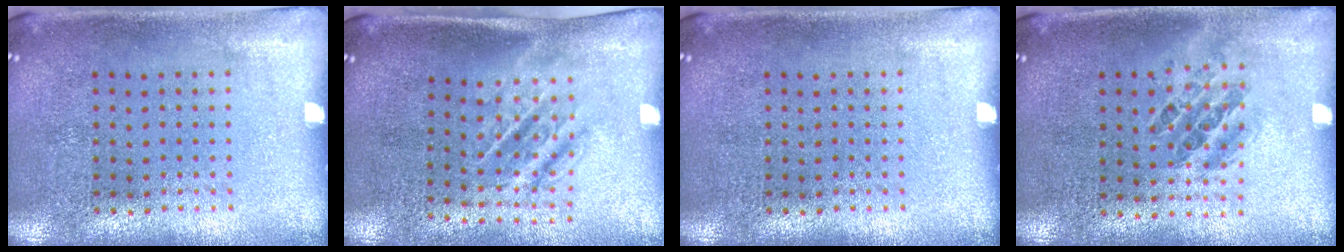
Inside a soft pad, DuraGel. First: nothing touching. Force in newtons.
{"total": 1.7, "press": 1.3, "slide": 1.1}
{"total": 0.0}
{"total": 0.9, "press": 0.8, "slide": 0.4}